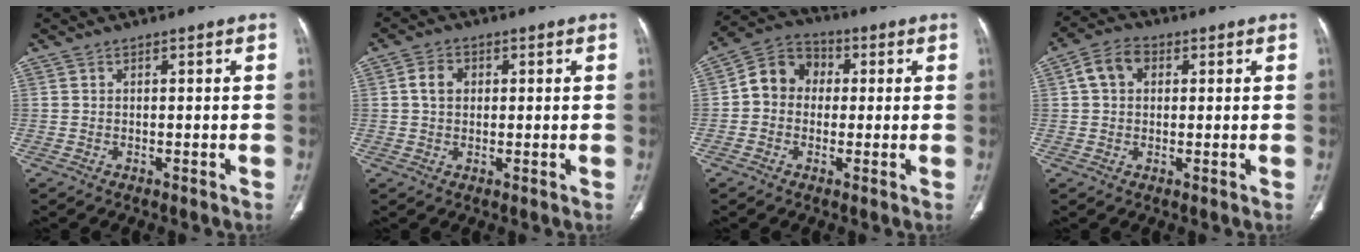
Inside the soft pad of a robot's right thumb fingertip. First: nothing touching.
{"total": 3.9, "force": [0.7, 3.0, 2.4], "torque": [-0.033, 0.006, 0.010]}
{"total": 8.5, "force": [0.2, 7.4, 4.2], "torque": [-0.048, 0.027, -0.014]}
{"total": 5.9, "force": [1.4, 4.4, 3.6], "torque": [-0.059, 0.013, 0.021]}